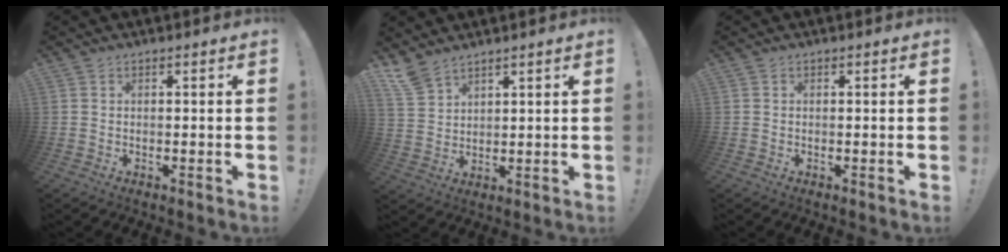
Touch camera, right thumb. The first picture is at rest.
{"total": 6.7, "force": [5.6, 2.8, 2.4], "torque": [-0.047, -0.032, 0.110]}
{"total": 0.0}